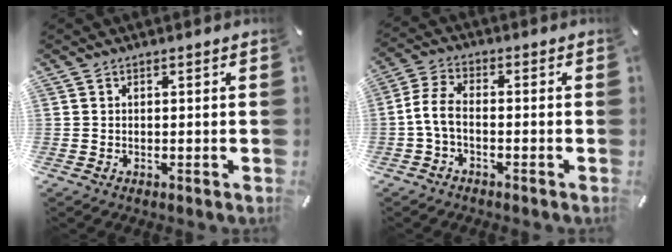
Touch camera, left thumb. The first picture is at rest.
{"total": 5.4, "force": [-1.9, 2.7, 4.3], "torque": [-0.097, 0.003, -0.038]}